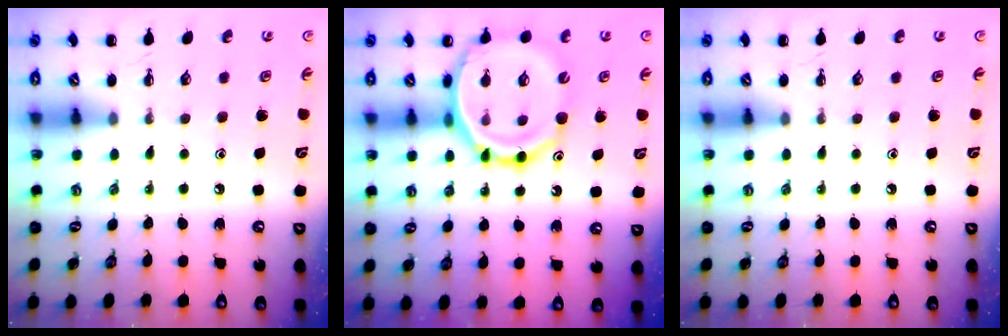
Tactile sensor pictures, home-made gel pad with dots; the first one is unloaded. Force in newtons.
{"total": 17.0, "press": 16.6, "slide": 3.6}
{"total": 0.0}